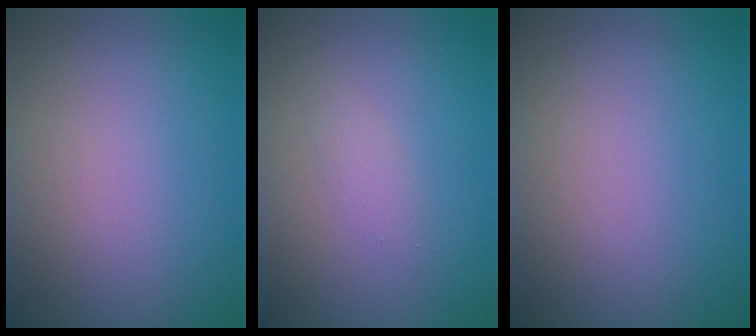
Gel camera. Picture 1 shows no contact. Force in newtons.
{"total": 1.1, "press": 1.1, "slide": 0.0}
{"total": 0.0}